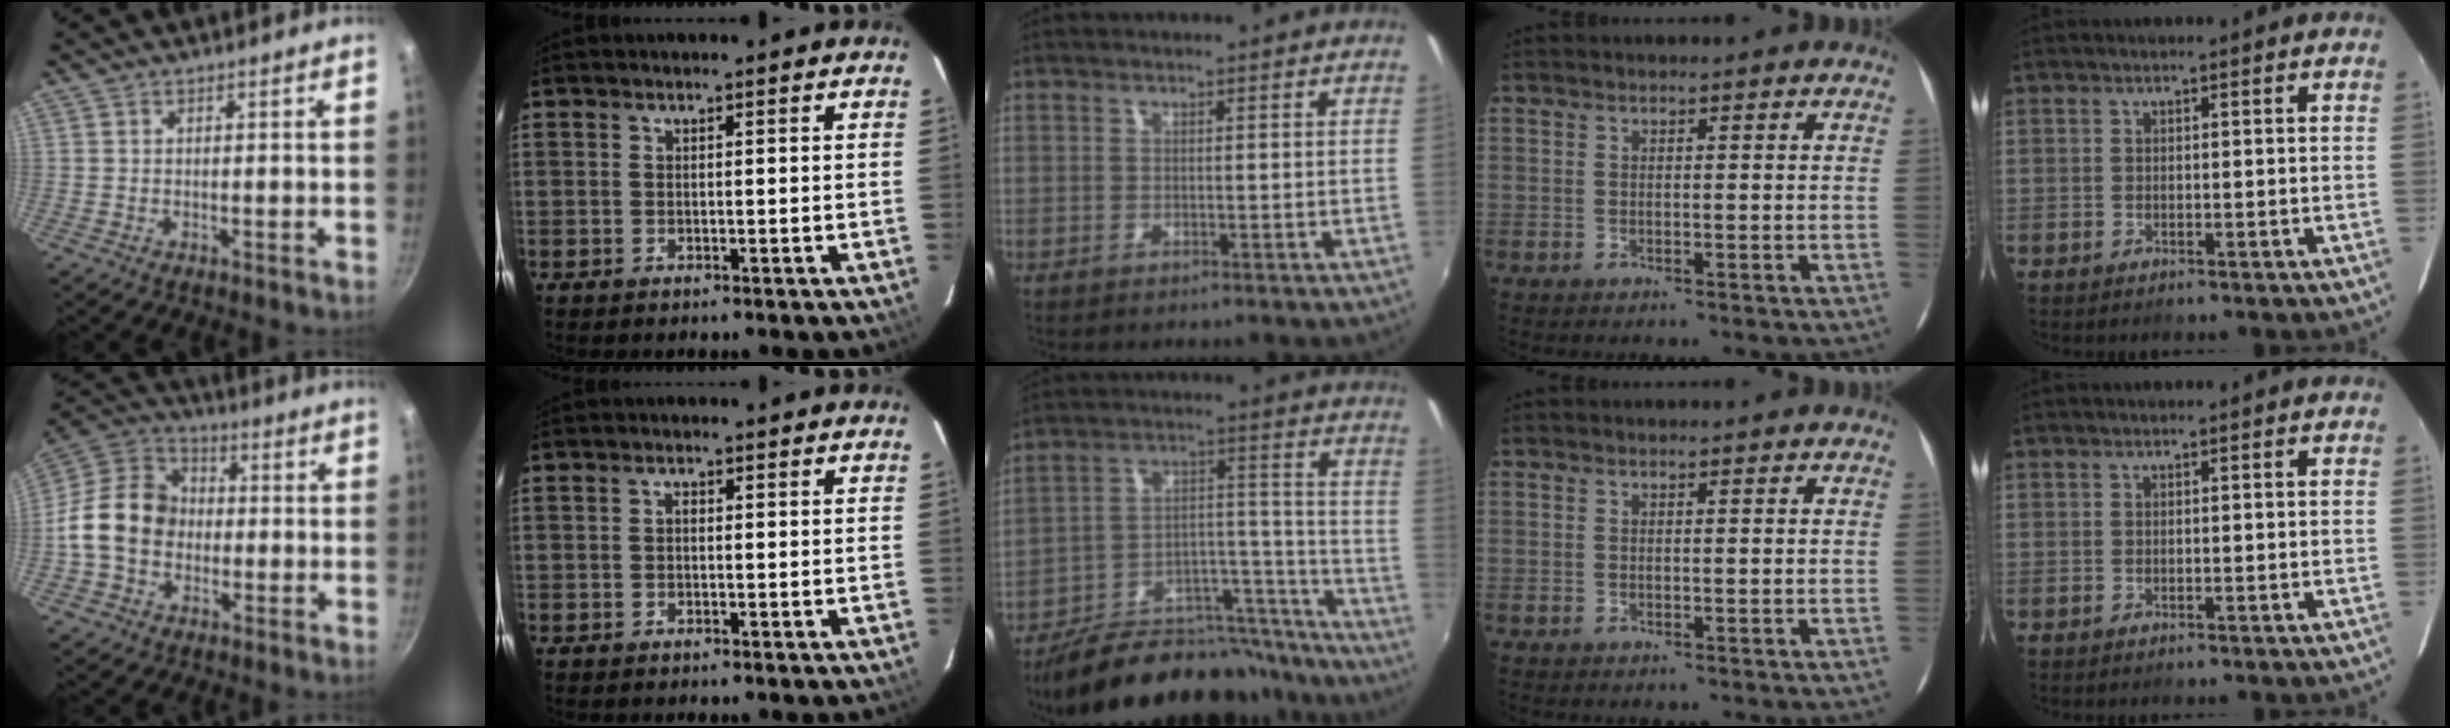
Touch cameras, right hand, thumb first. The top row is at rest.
{"thumb": {"total": 14.2, "force": [-1.7, 11.4, 8.3], "torque": [-0.113, 0.034, -0.052]}, "index": {"total": 0.6, "force": [-0.1, 0.5, 0.4], "torque": [-0.006, 0.004, -0.004]}, "middle": {"total": 25.1, "force": [-21.1, 9.0, 10.0], "torque": [-0.148, 0.049, -0.287]}}